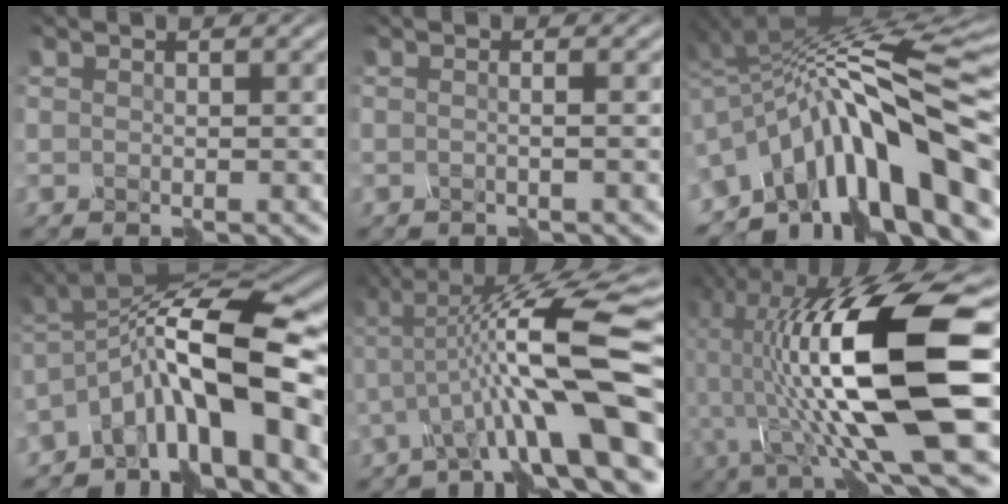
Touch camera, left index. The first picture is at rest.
{"total": 1.1, "force": [0.1, 0.6, 0.9], "torque": [0.011, 0.010, -0.013]}
{"total": 12.3, "force": [-4.9, 3.5, 10.7], "torque": [-0.164, 0.026, -0.084]}
{"total": 9.7, "force": [-3.6, 2.4, 8.6], "torque": [-0.139, 0.029, -0.073]}
{"total": 12.3, "force": [-1.6, 2.2, 12.0], "torque": [-0.192, 0.037, -0.031]}
{"total": 15.1, "force": [1.1, 4.0, 14.5], "torque": [-0.273, 0.025, 0.014]}